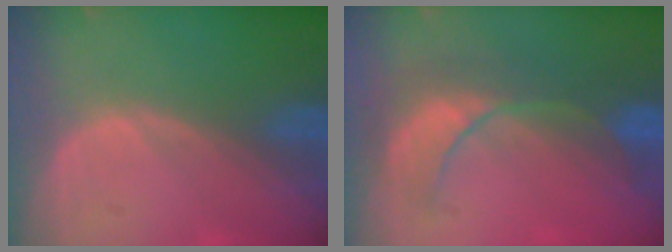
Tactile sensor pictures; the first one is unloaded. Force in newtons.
{"total": 8.0, "press": 7.9, "slide": 1.6}